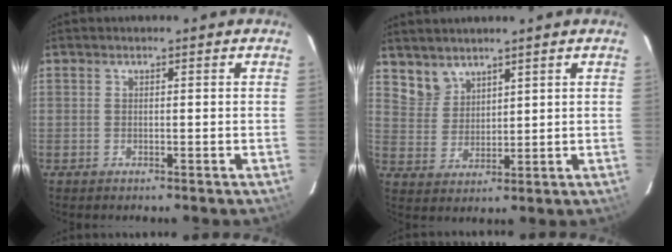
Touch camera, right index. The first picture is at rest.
{"total": 5.0, "force": [4.3, 2.5, 0.4], "torque": [-0.004, 0.008, 0.095]}